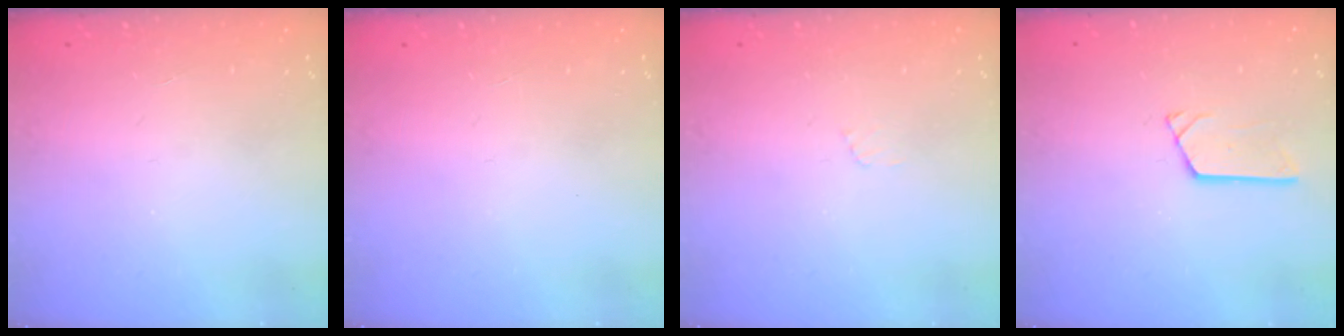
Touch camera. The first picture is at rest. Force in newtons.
{"total": 0.0}
{"total": 2.7, "press": 2.7, "slide": 0.2}
{"total": 3.5, "press": 3.5, "slide": 0.4}